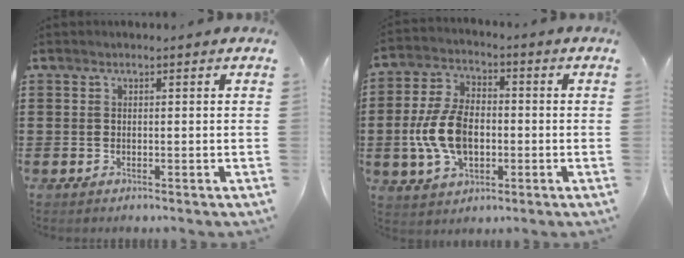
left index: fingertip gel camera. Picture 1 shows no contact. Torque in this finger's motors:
{"motor_torque": [1.51, 0.63, 0.61, 0.21]}